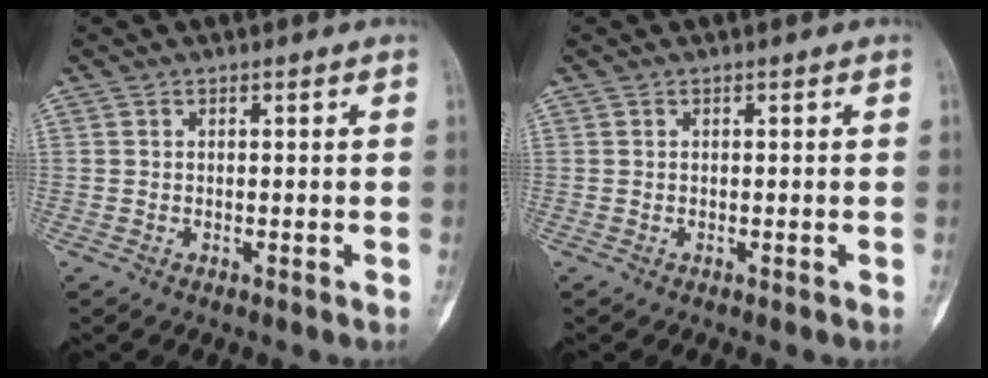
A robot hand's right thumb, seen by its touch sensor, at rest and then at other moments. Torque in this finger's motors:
{"motor_torque": [0.00, 0.00, 0.02, 0.02, 0.00]}